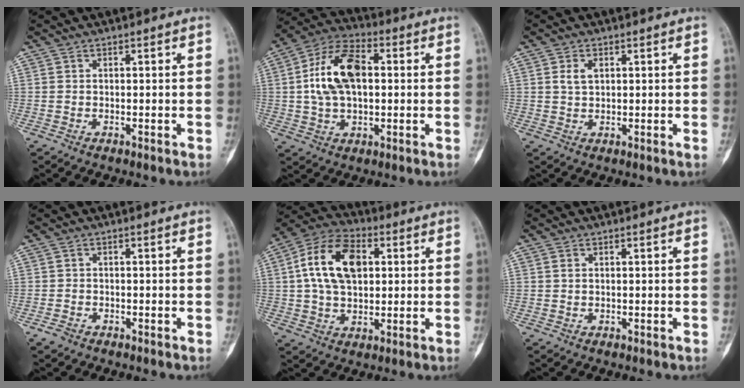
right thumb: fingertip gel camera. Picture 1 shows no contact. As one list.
[{"total": 14.6, "force": [1.5, 8.5, 11.8], "torque": [-0.215, 0.025, 0.022]}, {"total": 2.8, "force": [0.9, 1.7, 2.1], "torque": [-0.036, 0.000, 0.018]}, {"total": 1.5, "force": [-1.1, 1.0, 0.6], "torque": [-0.016, 0.004, -0.019]}, {"total": 14.9, "force": [2.8, 9.3, 11.3], "torque": [-0.194, 0.016, 0.043]}, {"total": 0.7, "force": [0.1, 0.5, 0.5], "torque": [-0.011, 0.000, 0.003]}]